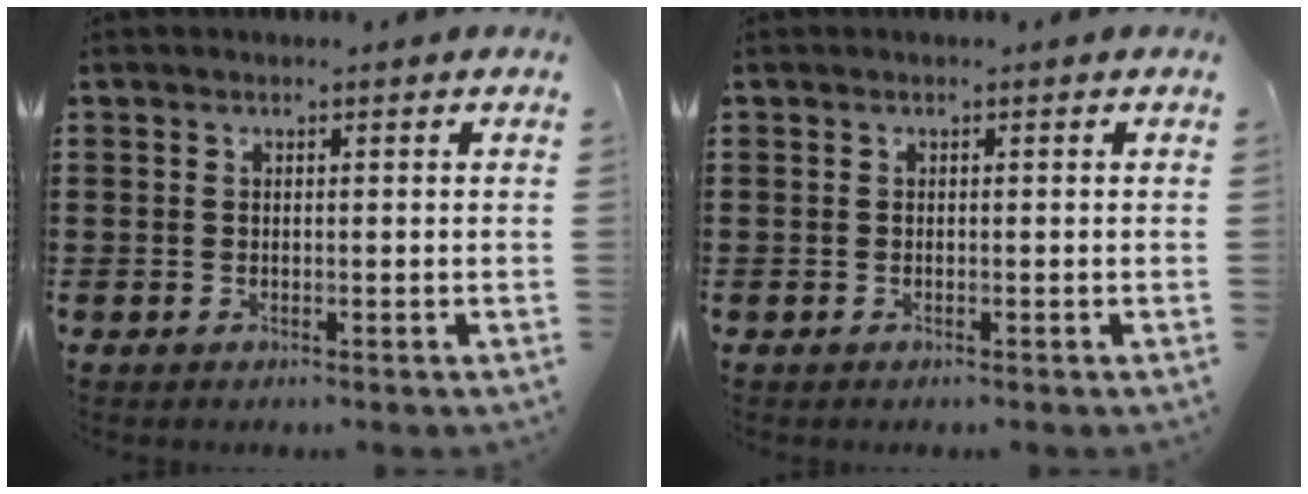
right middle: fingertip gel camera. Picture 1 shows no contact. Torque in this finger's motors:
{"motor_torque": [-1.13, 1.01, 0.02, -0.01]}